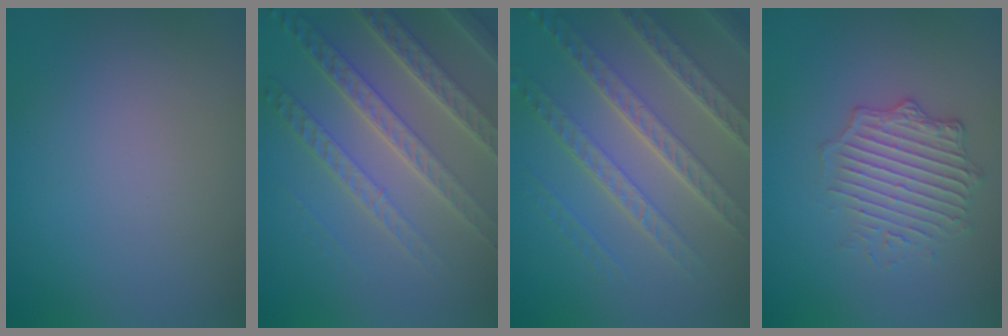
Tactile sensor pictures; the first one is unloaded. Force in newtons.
{"total": 7.9, "press": 5.4, "slide": 5.8}
{"total": 7.5, "press": 5.3, "slide": 5.3}
{"total": 3.6, "press": 3.3, "slide": 1.6}